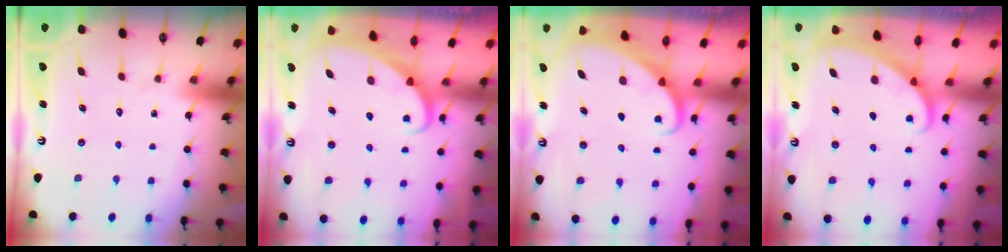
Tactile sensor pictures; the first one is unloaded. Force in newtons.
{"total": 2.3, "press": 2.3, "slide": 0.3}
{"total": 1.8, "press": 1.8, "slide": 0.2}
{"total": 1.4, "press": 1.4, "slide": 0.0}